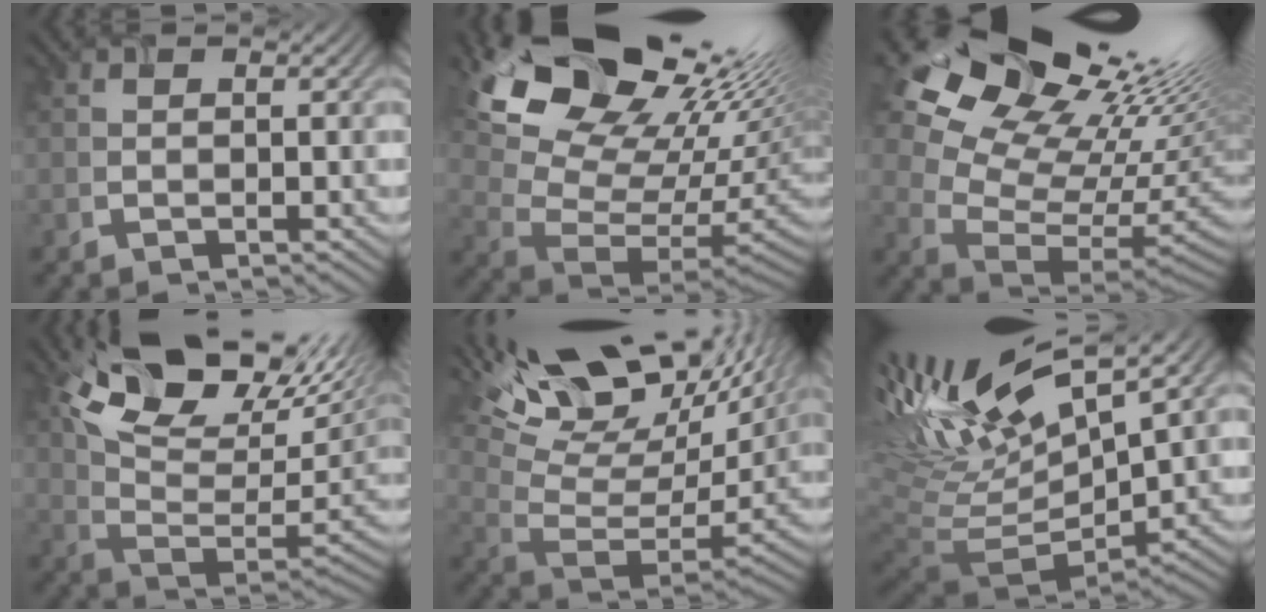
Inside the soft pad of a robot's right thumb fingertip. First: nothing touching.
{"total": 19.4, "force": [10.7, 11.0, 12.0], "torque": [-0.211, 0.034, 0.197]}
{"total": 19.7, "force": [9.9, 11.4, 12.6], "torque": [-0.234, 0.035, 0.185]}
{"total": 16.2, "force": [9.3, 6.7, 11.4], "torque": [-0.227, 0.007, 0.163]}
{"total": 18.8, "force": [12.6, 7.2, 12.0], "torque": [-0.232, 0.023, 0.193]}
{"total": 16.8, "force": [6.7, 7.2, 13.7], "torque": [-0.272, 0.005, 0.157]}